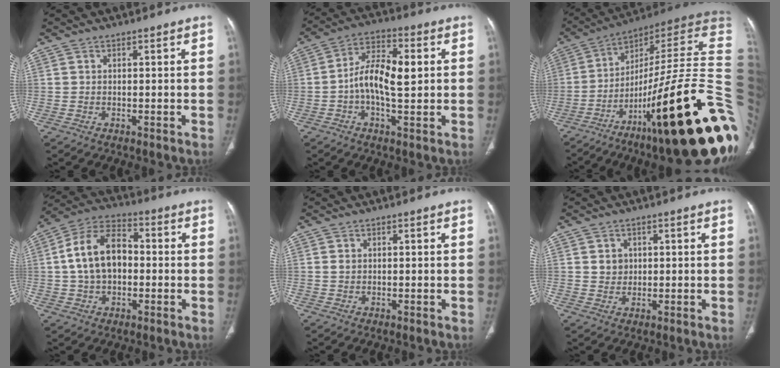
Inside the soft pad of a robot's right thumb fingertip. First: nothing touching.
{"total": 11.2, "force": [0.2, 5.1, 10.0], "torque": [-0.172, 0.022, -0.001]}
{"total": 36.6, "force": [-11.1, 7.0, 34.2], "torque": [-0.397, 0.072, -0.173]}
{"total": 13.0, "force": [0.1, 8.5, 9.8], "torque": [-0.169, 0.029, -0.006]}
{"total": 0.8, "force": [0.2, 0.6, 0.4], "torque": [-0.006, 0.000, 0.005]}
{"total": 2.6, "force": [0.7, 2.3, 0.9], "torque": [-0.003, -0.001, 0.016]}